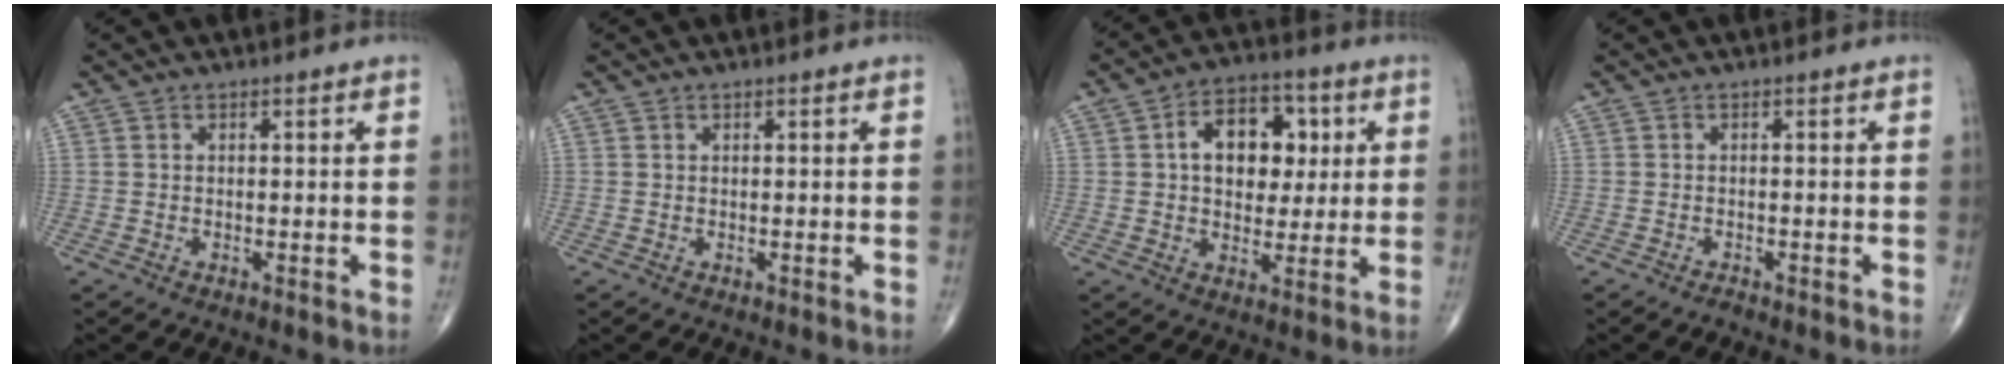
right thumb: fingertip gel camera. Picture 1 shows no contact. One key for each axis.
{"total": 0.0}
{"total": 12.7, "fx": 2.6, "fy": 8.7, "fz": 8.9, "tx": -0.087, "ty": 0.010, "tz": 0.036}
{"total": 0.8, "fx": -0.7, "fy": 0.3, "fz": 0.2, "tx": -0.006, "ty": 0.005, "tz": -0.012}